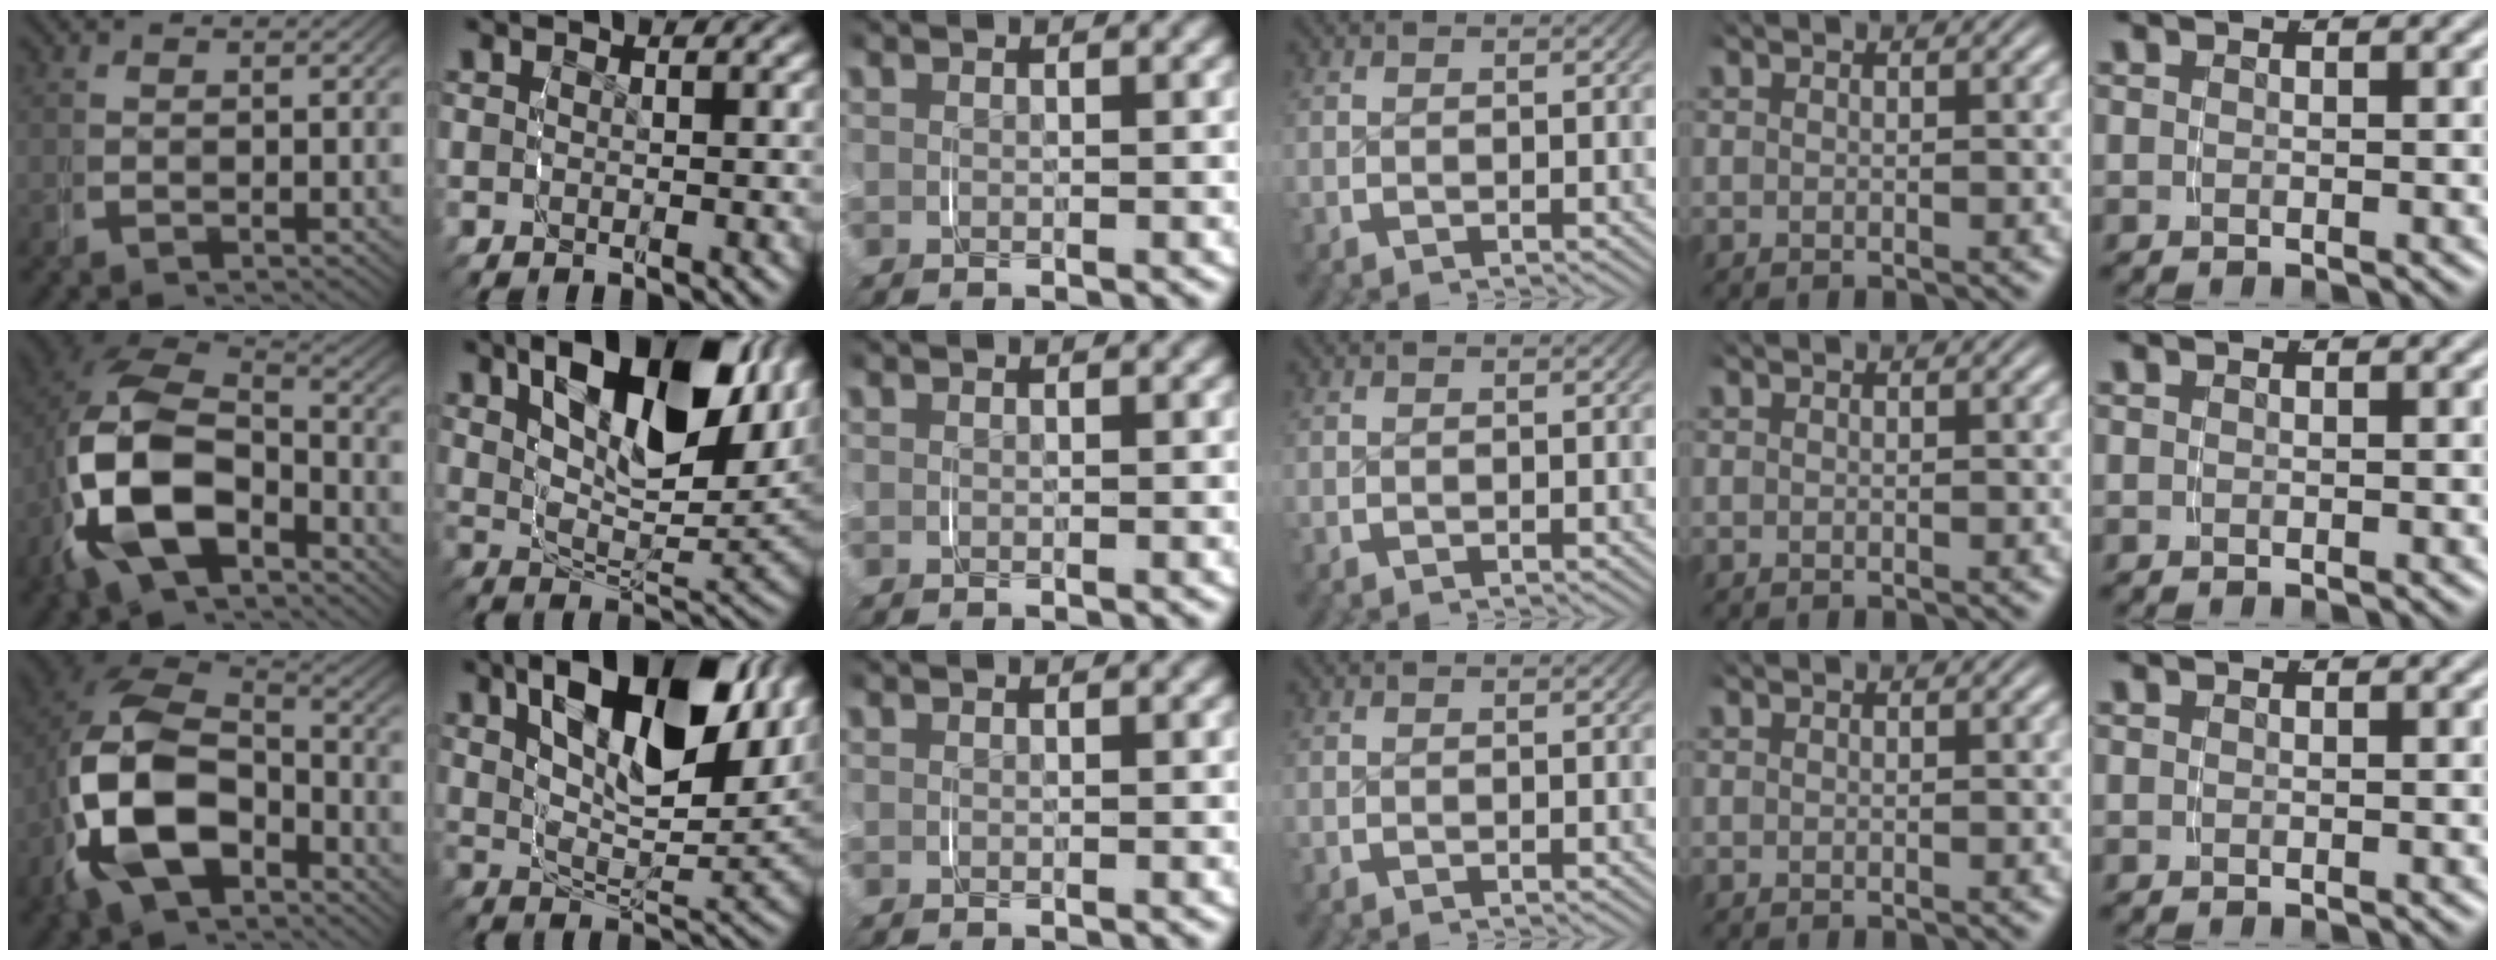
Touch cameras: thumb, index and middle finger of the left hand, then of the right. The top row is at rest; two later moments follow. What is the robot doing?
{"motion": "grasp_and_lifting", "object": "key"}